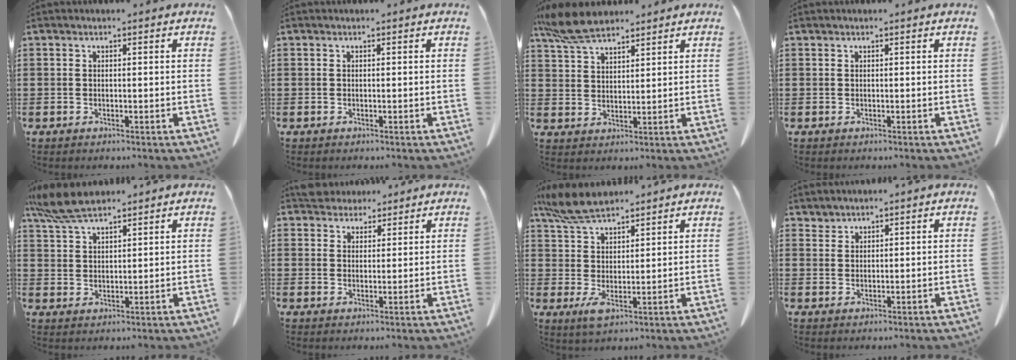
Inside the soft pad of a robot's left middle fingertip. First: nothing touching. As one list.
[{"total": 0.0}, {"total": 7.1, "force": [5.8, 2.1, 3.6], "torque": [-0.088, -0.006, 0.111]}, {"total": 0.0}, {"total": 6.8, "force": [5.5, 1.6, 3.7], "torque": [-0.086, -0.007, 0.105]}, {"total": 3.8, "force": [3.5, 1.4, 0.4], "torque": [-0.012, -0.006, 0.068]}, {"total": 8.1, "force": [4.1, 2.5, 6.6], "torque": [-0.149, -0.022, 0.081]}, {"total": 1.4, "force": [1.4, 0.2, -0.1], "torque": [-0.003, 0.001, 0.029]}]